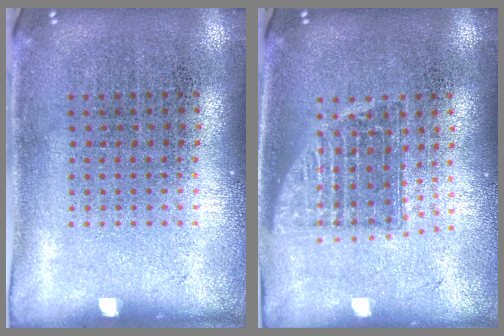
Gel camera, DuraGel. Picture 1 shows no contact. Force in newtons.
{"total": 1.4, "press": 1.1, "slide": 0.9}